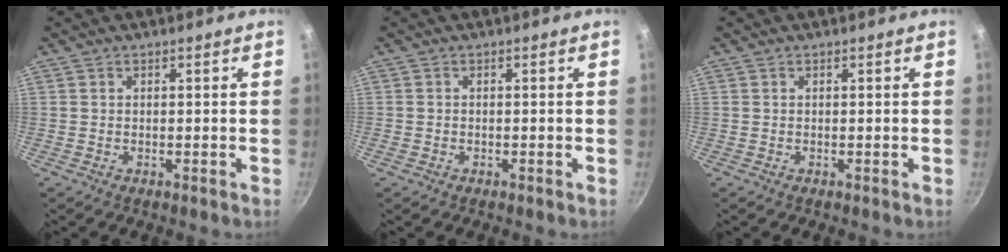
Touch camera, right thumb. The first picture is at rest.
{"total": 0.7, "force": [-0.4, 0.5, 0.2], "torque": [-0.006, 0.003, -0.005]}
{"total": 0.0}